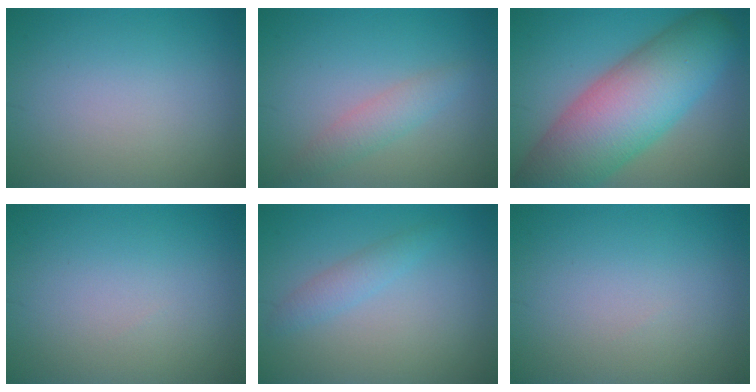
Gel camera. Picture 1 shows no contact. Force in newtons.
{"total": 2.1, "press": 2.1, "slide": 0.1}
{"total": 11.9, "press": 11.9, "slide": 0.5}
{"total": 0.0}
{"total": 1.7, "press": 1.7, "slide": 0.1}
{"total": 0.0}